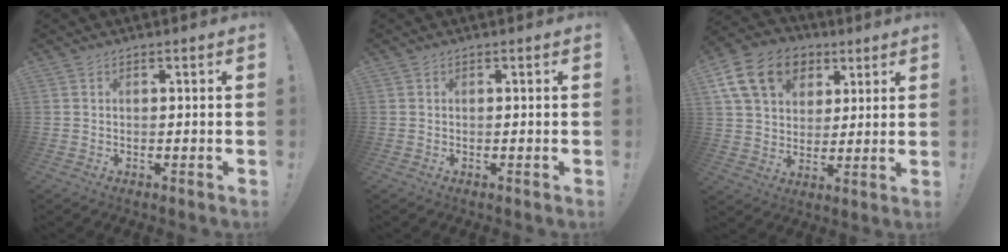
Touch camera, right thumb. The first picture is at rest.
{"total": 0.0}
{"total": 17.6, "force": [7.5, 13.0, 9.2], "torque": [-0.137, -0.026, 0.145]}